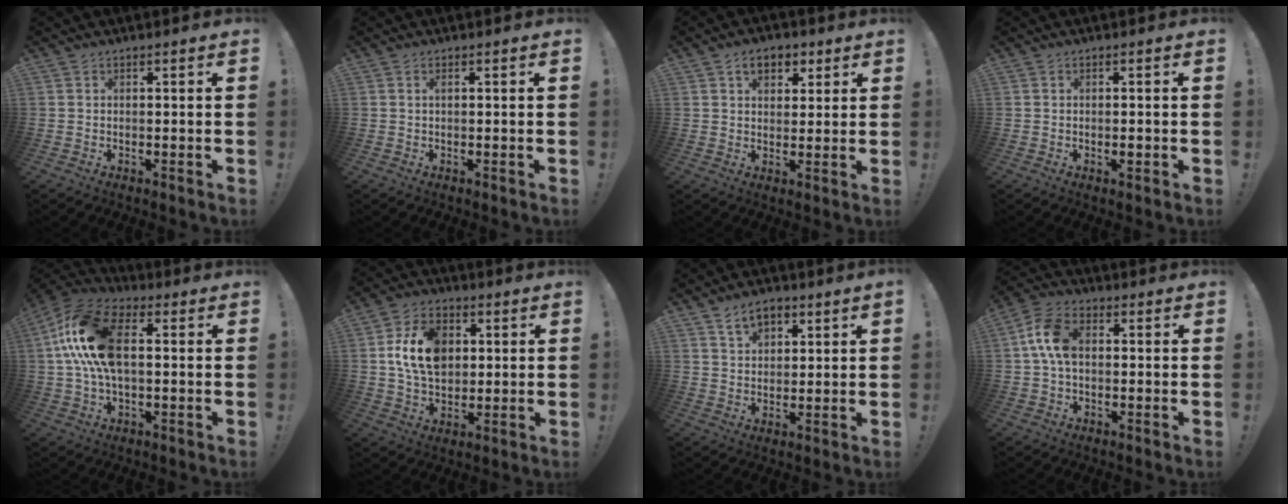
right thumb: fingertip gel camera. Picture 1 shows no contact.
{"total": 0.7, "force": [0.0, 0.1, 0.7], "torque": [-0.014, 0.002, 0.000]}
{"total": 7.1, "force": [3.4, 4.9, 3.8], "torque": [-0.053, -0.002, 0.063]}
{"total": 0.8, "force": [-0.1, 0.6, 0.5], "torque": [0.001, -0.002, -0.003]}
{"total": 17.2, "force": [2.1, 9.5, 14.1], "torque": [-0.278, 0.012, 0.040]}
{"total": 14.9, "force": [2.6, 10.9, 9.9], "torque": [-0.172, 0.005, 0.051]}
{"total": 6.7, "force": [4.2, 3.6, 3.7], "torque": [-0.057, -0.013, 0.077]}
{"total": 10.1, "force": [0.7, 6.6, 7.6], "torque": [-0.141, 0.010, 0.015]}